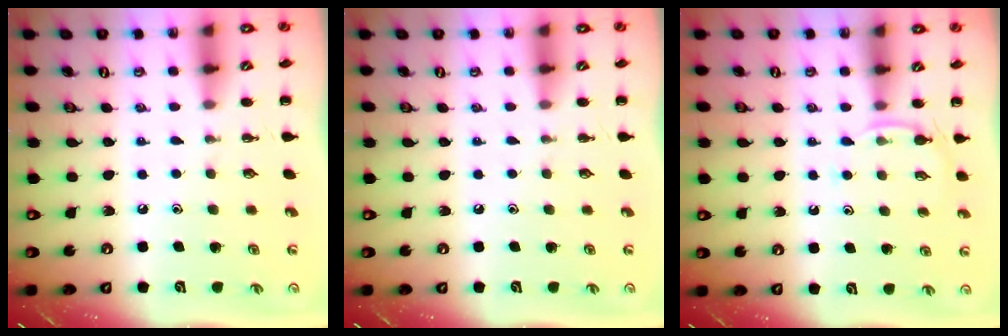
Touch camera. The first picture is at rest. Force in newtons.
{"total": 0.0}
{"total": 4.8, "press": 4.6, "slide": 1.4}